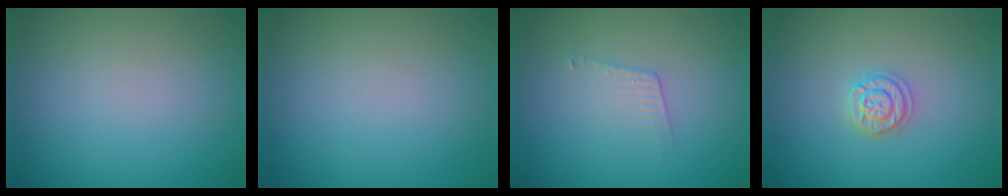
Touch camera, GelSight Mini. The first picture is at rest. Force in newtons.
{"total": 0.0}
{"total": 1.7, "press": 1.7, "slide": 0.0}
{"total": 1.9, "press": 1.8, "slide": 0.3}